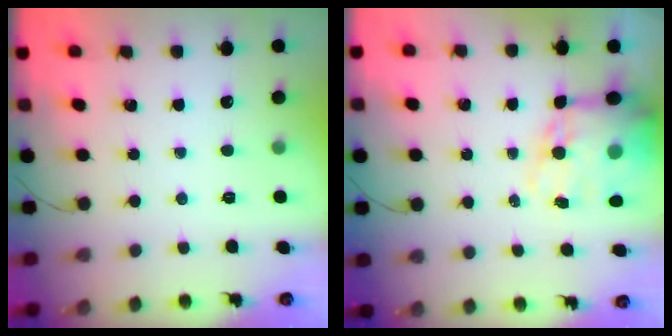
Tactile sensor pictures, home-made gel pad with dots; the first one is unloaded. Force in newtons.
{"total": 15.5, "press": 15.1, "slide": 3.6}